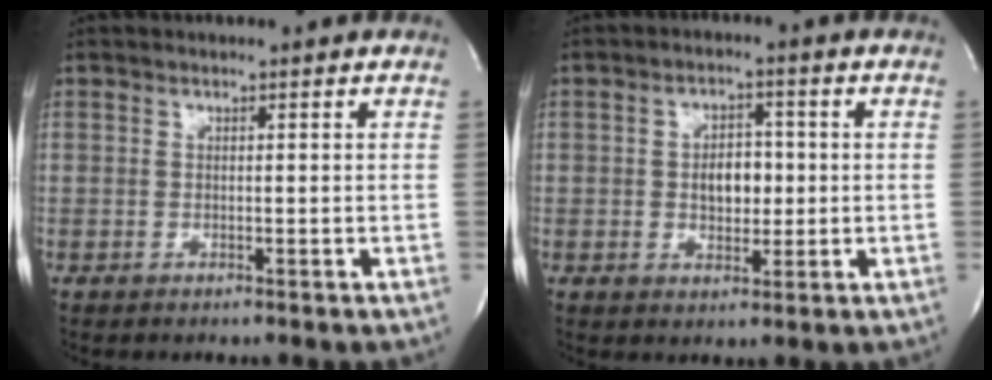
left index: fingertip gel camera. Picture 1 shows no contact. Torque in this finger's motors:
{"motor_torque": [0.35, -0.01, 0.28, 0.06]}